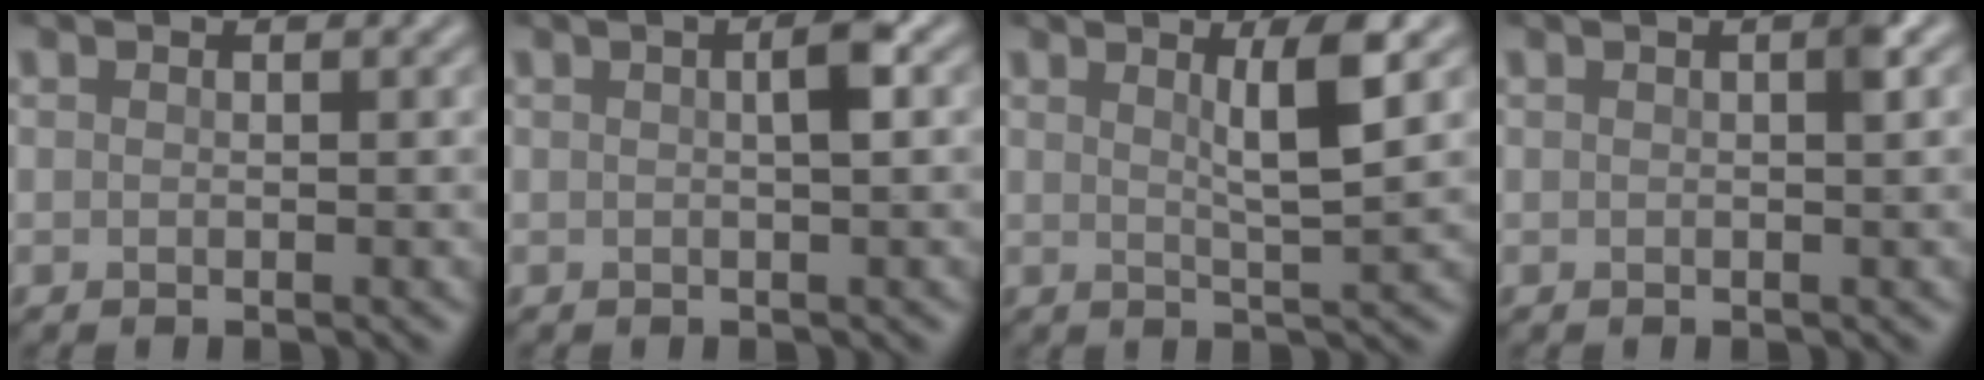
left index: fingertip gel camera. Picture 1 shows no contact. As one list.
[{"total": 2.0, "force": [0.3, 0.3, 2.0], "torque": [-0.031, 0.010, 0.003]}, {"total": 3.7, "force": [1.3, 0.4, 3.4], "torque": [-0.055, -0.001, 0.024]}, {"total": 1.2, "force": [0.2, 0.2, 1.2], "torque": [-0.019, 0.005, 0.002]}]